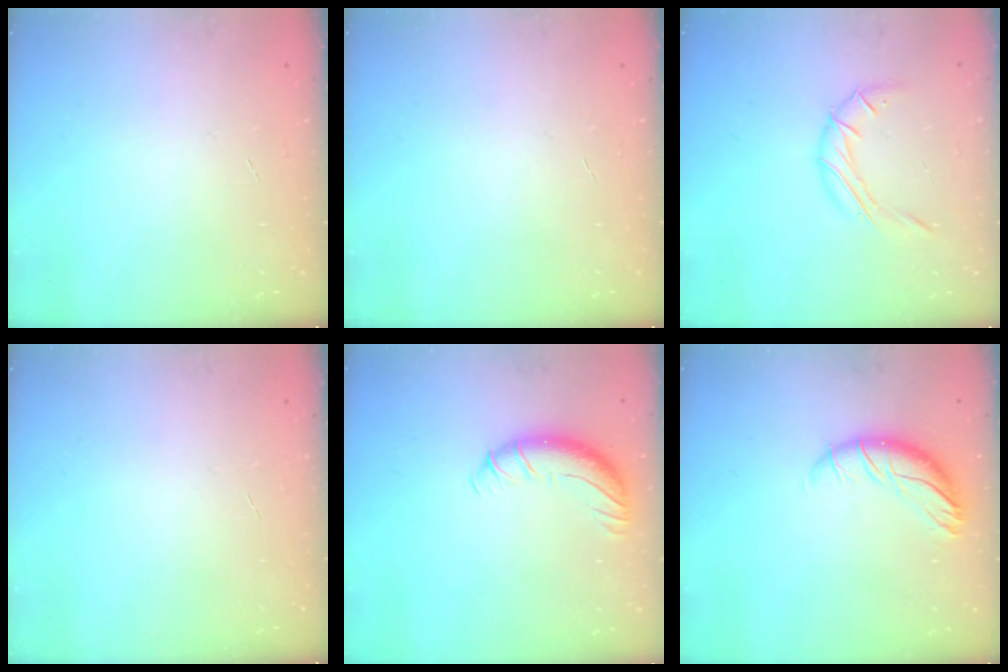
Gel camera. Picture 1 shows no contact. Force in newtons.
{"total": 0.0}
{"total": 8.3, "press": 8.3, "slide": 0.1}
{"total": 0.0}
{"total": 8.8, "press": 8.6, "slide": 1.6}
{"total": 9.5, "press": 9.4, "slide": 0.8}